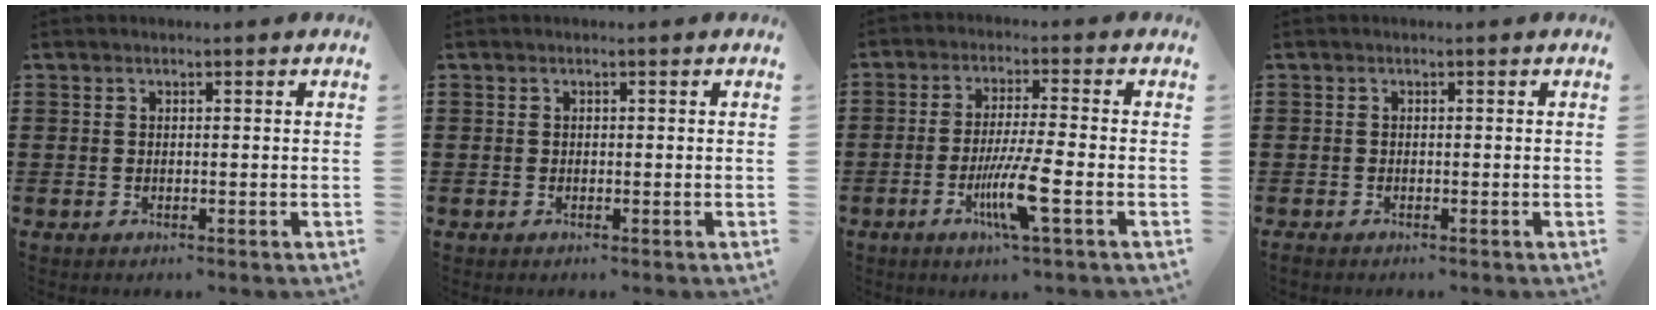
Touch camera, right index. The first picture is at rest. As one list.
[{"total": 0.0}, {"total": 8.0, "force": [-3.0, 0.3, 7.4], "torque": [-0.148, -0.020, -0.058]}, {"total": 0.6, "force": [-0.5, 0.2, 0.1], "torque": [-0.002, -0.001, -0.011]}]